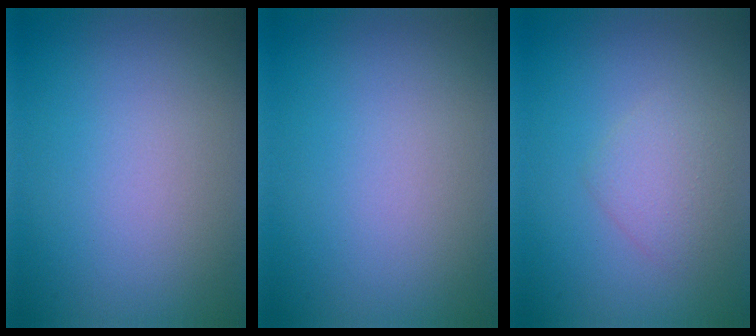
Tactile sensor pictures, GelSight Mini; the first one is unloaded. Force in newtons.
{"total": 0.0}
{"total": 1.9, "press": 1.9, "slide": 0.1}